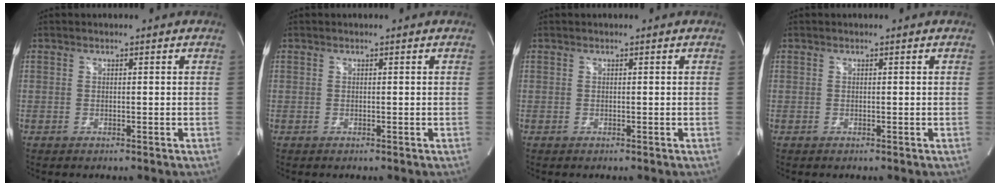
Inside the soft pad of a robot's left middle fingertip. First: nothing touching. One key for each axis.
{"total": 0.0}
{"total": 0.0}
{"total": 0.0}